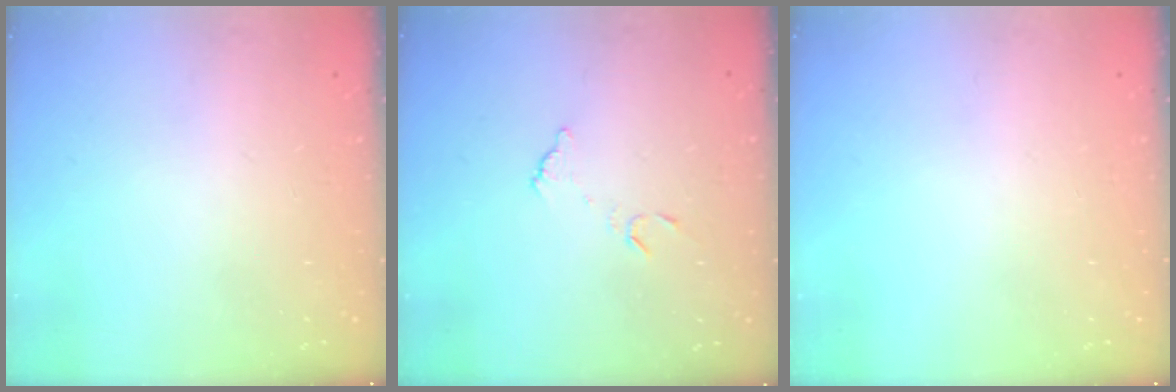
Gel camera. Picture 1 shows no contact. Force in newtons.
{"total": 5.4, "press": 5.4, "slide": 0.5}
{"total": 0.0}